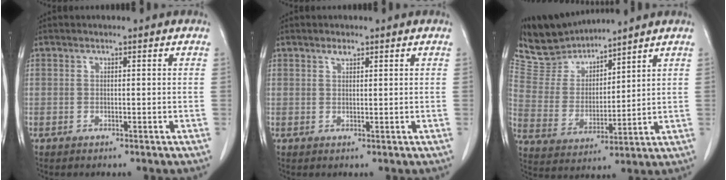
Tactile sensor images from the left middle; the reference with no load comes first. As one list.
[{"total": 1.1, "force": [0.8, 0.4, 0.6], "torque": [-0.016, -0.003, 0.014]}, {"total": 9.0, "force": [8.8, 1.7, 0.2], "torque": [-0.023, 0.008, 0.191]}]